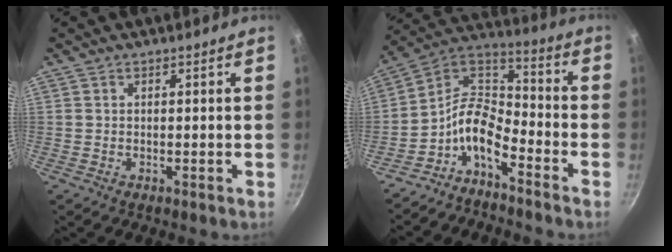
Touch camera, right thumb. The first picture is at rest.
{"total": 10.1, "force": [-6.0, 4.8, 6.6], "torque": [-0.123, 0.080, -0.136]}